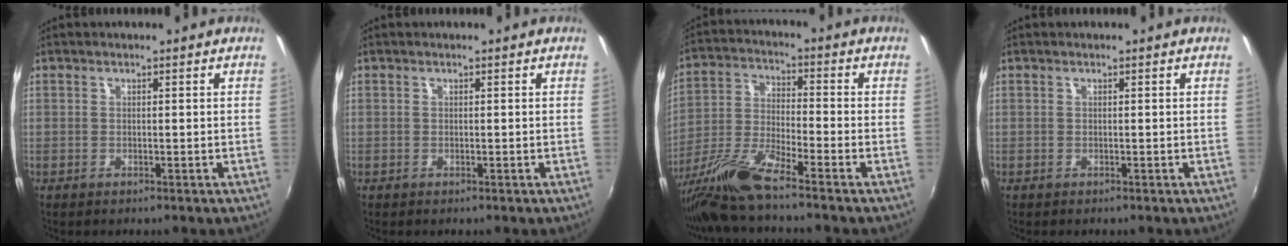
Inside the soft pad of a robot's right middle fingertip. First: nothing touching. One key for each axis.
{"total": 0.0}
{"total": 9.8, "fx": -8.1, "fy": -0.7, "fz": 5.5, "tx": -0.112, "ty": -0.016, "tz": -0.160}
{"total": 0.0}